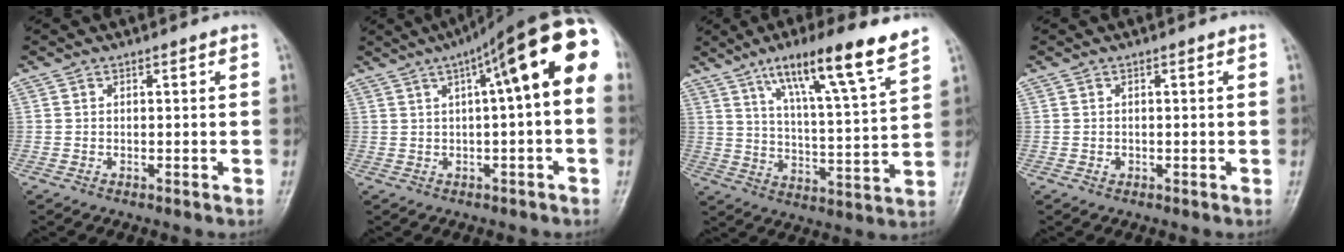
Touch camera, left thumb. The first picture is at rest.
{"total": 16.4, "force": [3.7, 4.0, 15.5], "torque": [-0.209, 0.044, 0.042]}
{"total": 16.4, "force": [10.7, 1.5, 12.3], "torque": [-0.189, -0.049, 0.176]}
{"total": 0.9, "force": [-0.1, 0.8, 0.5], "torque": [0.000, 0.002, -0.002]}